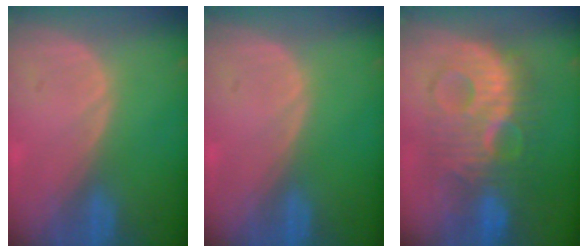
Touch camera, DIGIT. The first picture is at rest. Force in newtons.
{"total": 0.0}
{"total": 10.2, "press": 10.2, "slide": 0.4}